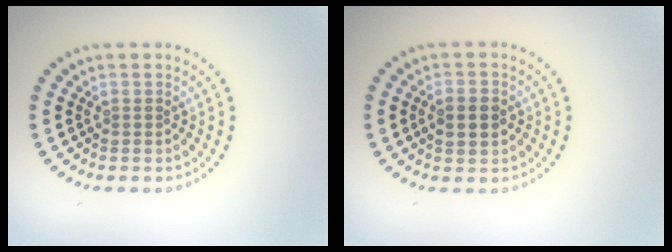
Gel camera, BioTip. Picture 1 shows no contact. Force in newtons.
{"total": 3.0, "press": 3.0, "slide": 0.2}